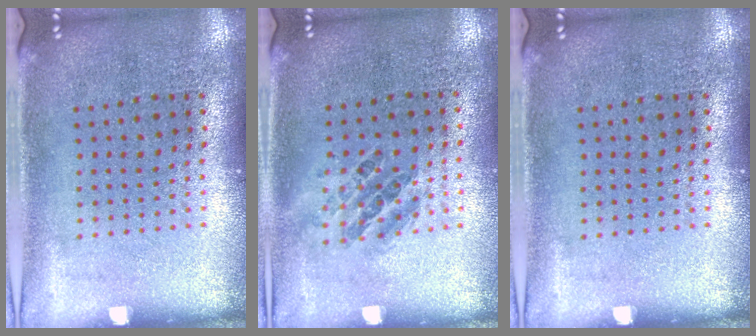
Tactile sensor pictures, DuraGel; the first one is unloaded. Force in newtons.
{"total": 0.9, "press": 0.7, "slide": 0.4}
{"total": 0.0}